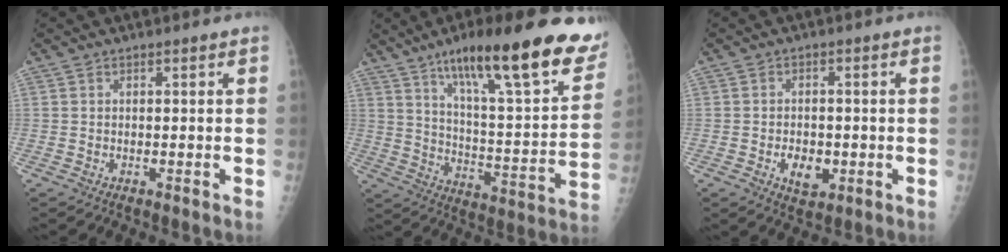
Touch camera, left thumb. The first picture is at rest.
{"total": 26.9, "force": [16.5, 5.9, 20.4], "torque": [-0.275, -0.049, 0.254]}
{"total": 5.0, "force": [-1.3, 3.5, 3.3], "torque": [-0.036, 0.001, -0.015]}